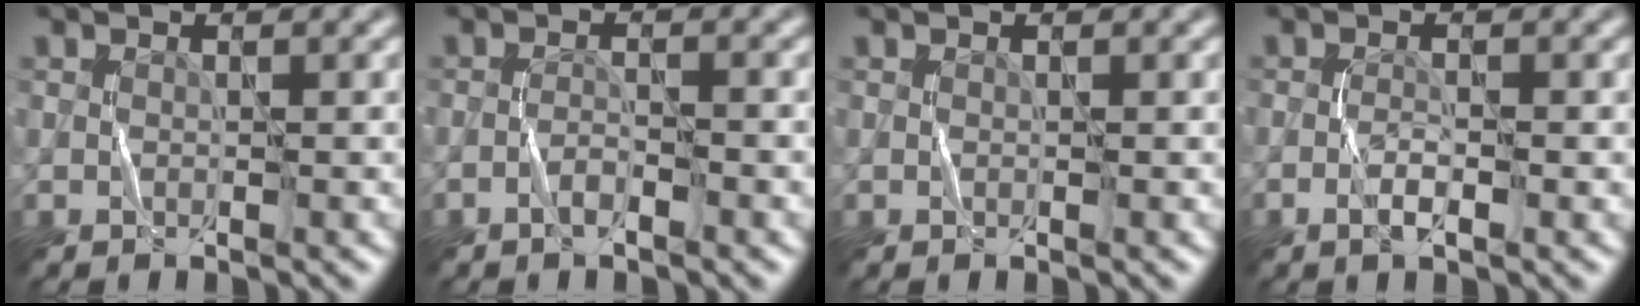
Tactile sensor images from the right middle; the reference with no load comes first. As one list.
[{"total": 1.6, "force": [-1.0, 0.3, 1.1], "torque": [-0.020, 0.005, -0.024]}, {"total": 0.0}, {"total": 1.5, "force": [-0.7, 0.4, 1.3], "torque": [-0.025, 0.000, -0.016]}]